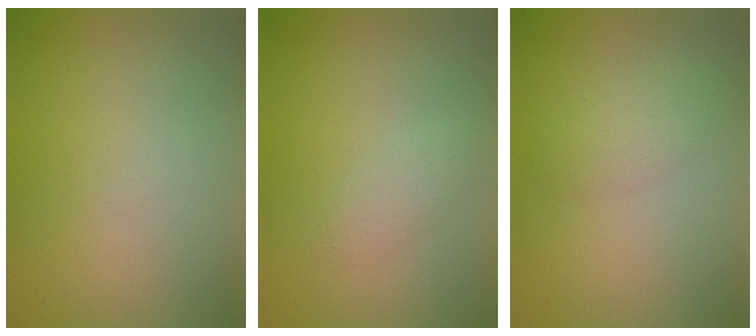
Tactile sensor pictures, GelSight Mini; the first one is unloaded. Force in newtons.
{"total": 1.3, "press": 1.3, "slide": 0.0}
{"total": 2.0, "press": 2.0, "slide": 0.1}